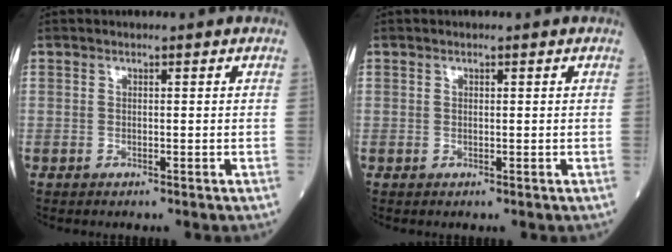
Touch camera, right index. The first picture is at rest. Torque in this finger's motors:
{"motor_torque": [-0.15, -0.05, -0.03, -0.01]}